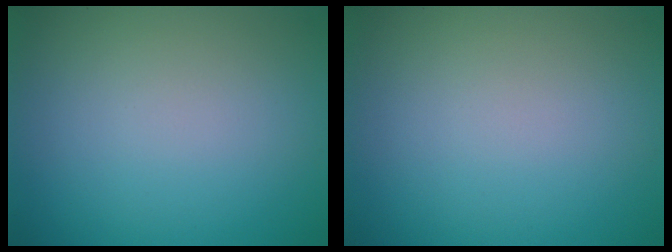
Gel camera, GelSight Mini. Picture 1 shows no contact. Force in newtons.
{"total": 0.0}